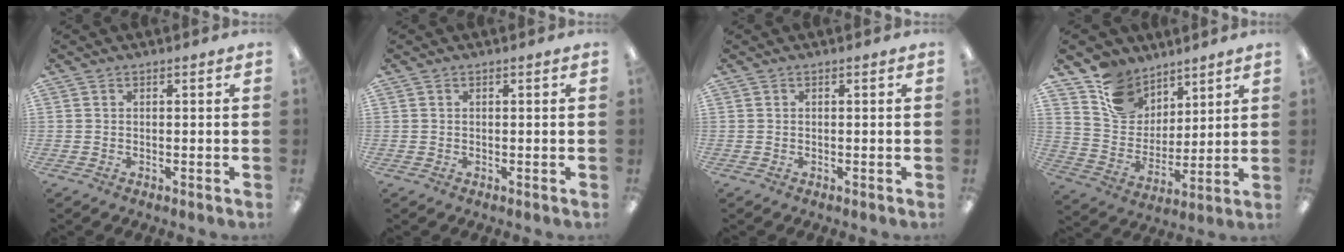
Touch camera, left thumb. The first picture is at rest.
{"total": 0.0}
{"total": 0.0}
{"total": 12.5, "force": [9.1, 8.1, 2.6], "torque": [-0.070, -0.057, 0.183]}